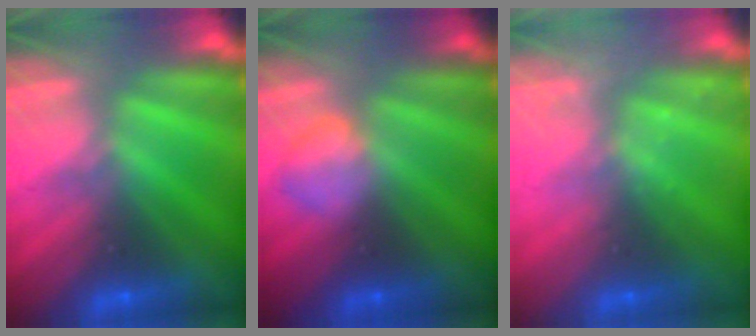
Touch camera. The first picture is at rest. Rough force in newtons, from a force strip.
{"total": 2.2}
{"total": 2.2}